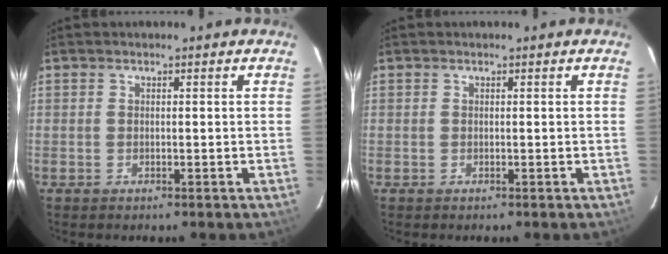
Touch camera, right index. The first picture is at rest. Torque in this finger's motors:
{"motor_torque": [0.00, 0.00, 0.00, -0.01]}